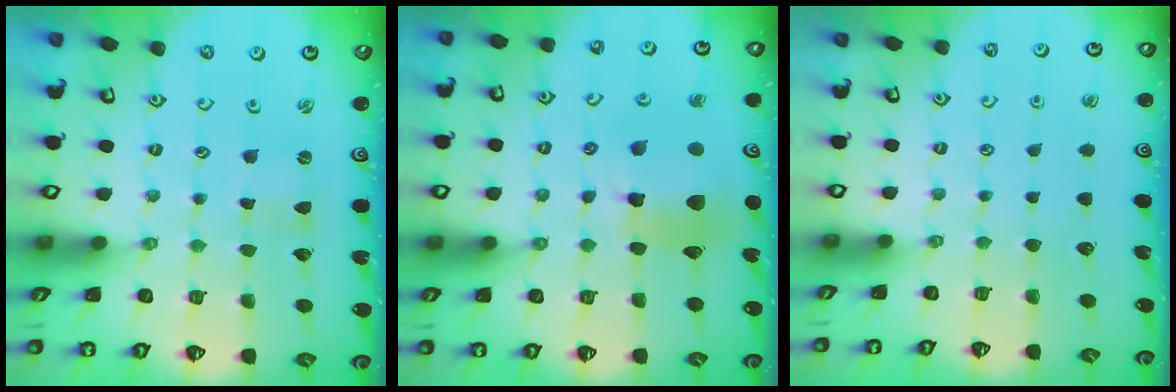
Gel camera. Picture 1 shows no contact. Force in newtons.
{"total": 13.2, "press": 13.1, "slide": 1.6}
{"total": 0.0}